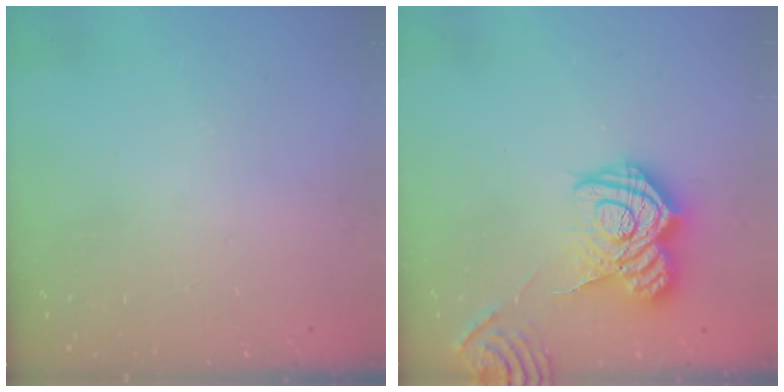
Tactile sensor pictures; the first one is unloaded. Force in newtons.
{"total": 16.6, "press": 16.6, "slide": 1.1}